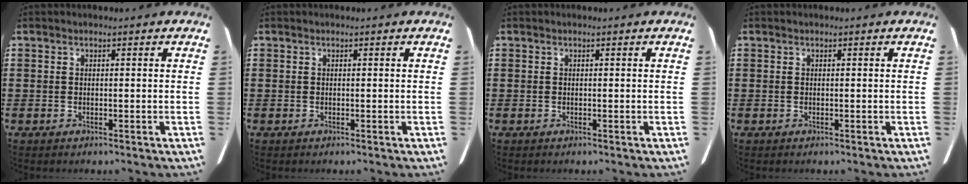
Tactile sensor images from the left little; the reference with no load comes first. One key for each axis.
{"total": 0.0}
{"total": 0.0}
{"total": 0.0}